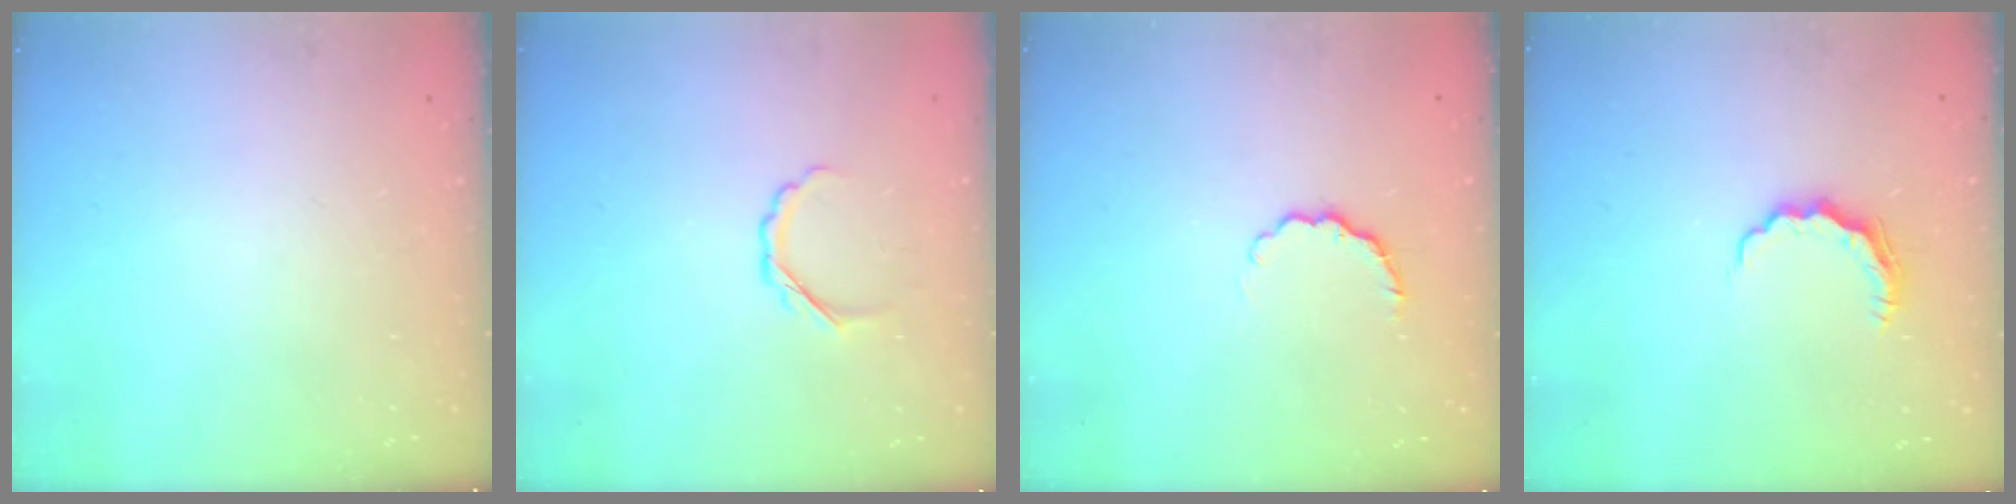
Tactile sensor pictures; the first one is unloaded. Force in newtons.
{"total": 3.7, "press": 3.6, "slide": 1.0}
{"total": 4.4, "press": 4.2, "slide": 1.2}
{"total": 5.8, "press": 5.8, "slide": 0.6}